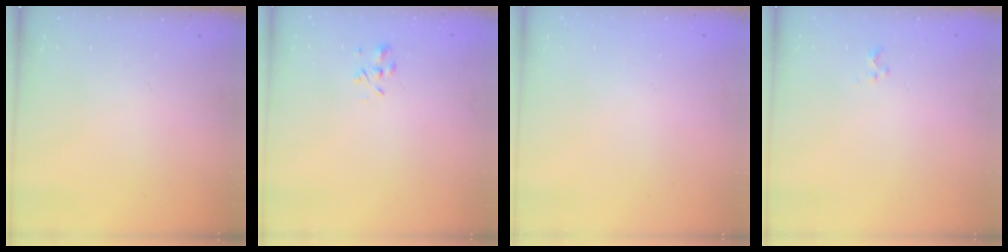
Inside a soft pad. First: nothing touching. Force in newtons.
{"total": 2.6, "press": 2.4, "slide": 1.0}
{"total": 1.8, "press": 1.8, "slide": 0.2}
{"total": 0.0}